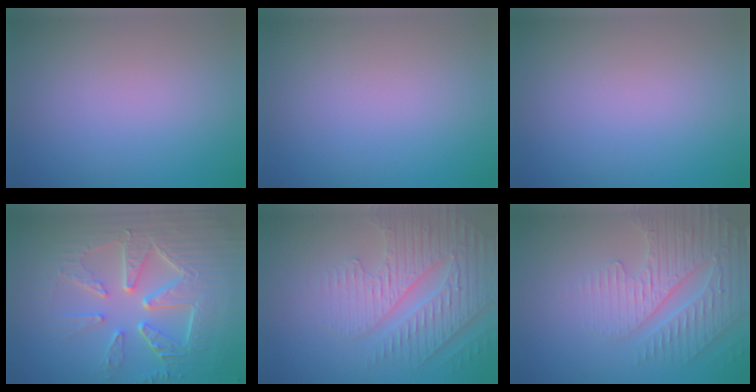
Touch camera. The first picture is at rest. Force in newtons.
{"total": 0.0}
{"total": 0.0}
{"total": 8.6, "press": 6.2, "slide": 6.0}
{"total": 4.9, "press": 4.5, "slide": 2.0}
{"total": 4.6, "press": 4.1, "slide": 2.0}